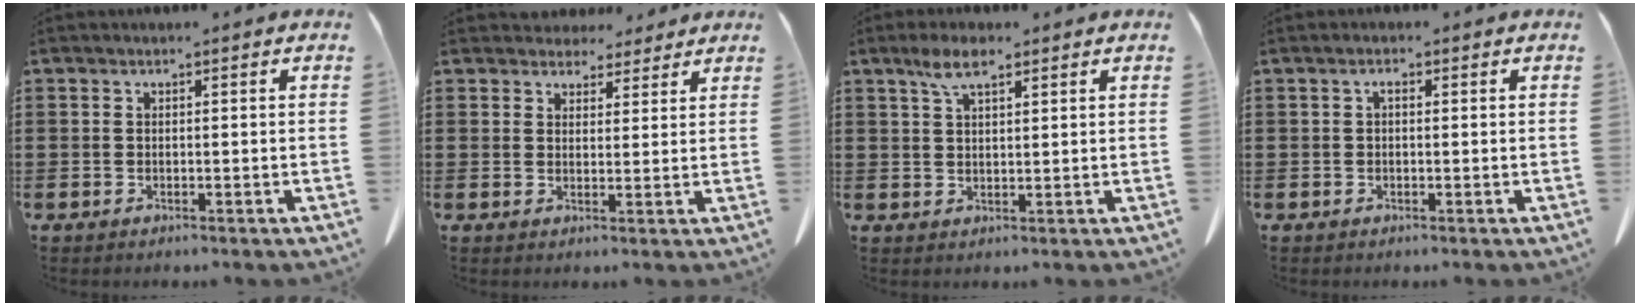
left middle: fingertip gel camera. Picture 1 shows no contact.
{"total": 4.0, "force": [3.7, 1.5, 0.4], "torque": [-0.012, -0.008, 0.071]}
{"total": 4.8, "force": [2.9, 1.5, 3.6], "torque": [-0.078, 0.004, 0.052]}
{"total": 1.3, "force": [0.1, 0.6, 1.2], "torque": [-0.025, 0.003, 0.001]}